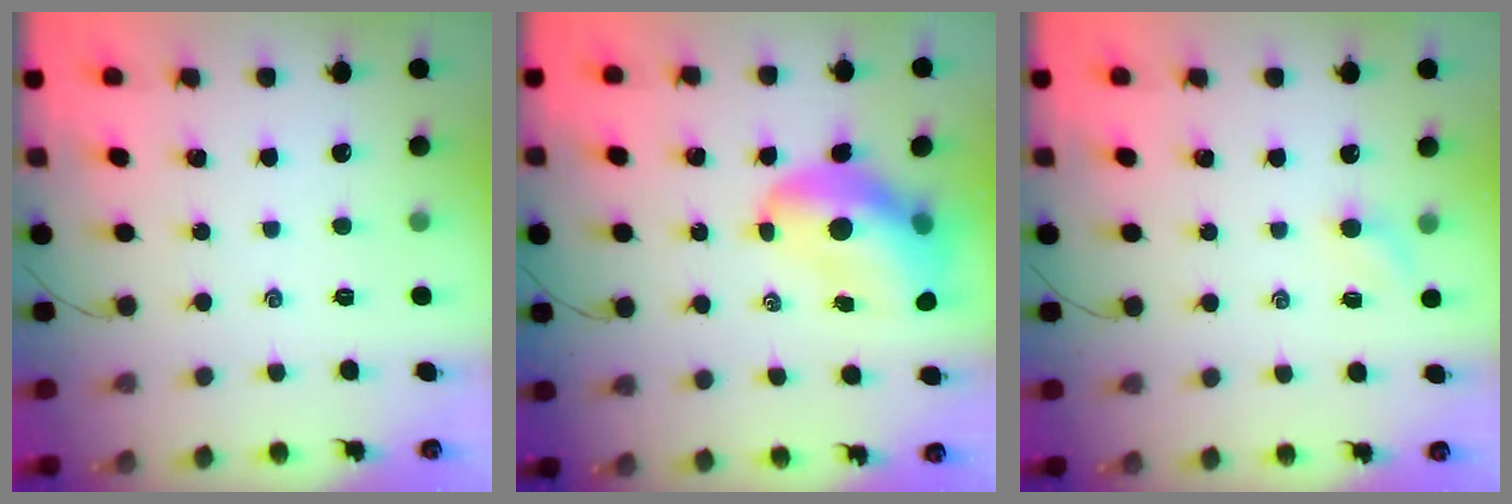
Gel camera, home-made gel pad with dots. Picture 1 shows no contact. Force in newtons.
{"total": 13.9, "press": 13.3, "slide": 4.1}
{"total": 3.1, "press": 2.9, "slide": 1.0}